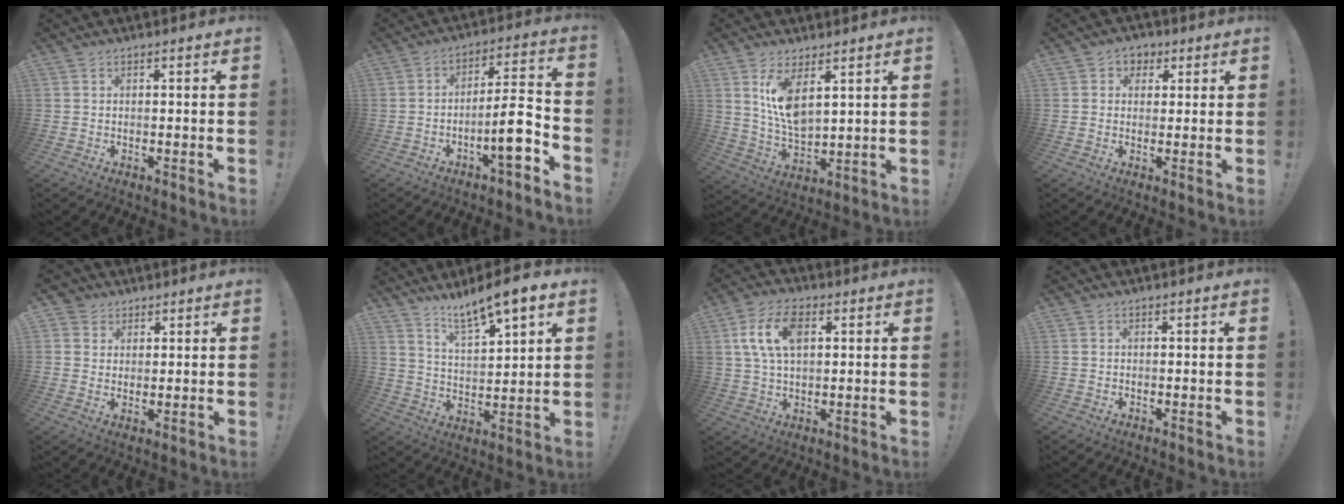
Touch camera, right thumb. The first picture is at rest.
{"total": 11.2, "force": [-5.2, 2.5, 9.6], "torque": [-0.154, 0.024, -0.090]}
{"total": 10.3, "force": [5.6, 4.3, 7.6], "torque": [-0.138, -0.032, 0.101]}
{"total": 4.1, "force": [1.0, 3.8, 1.2], "torque": [-0.010, -0.001, 0.016]}
{"total": 4.2, "force": [2.3, 3.5, 0.3], "torque": [-0.017, -0.007, 0.046]}
{"total": 9.9, "force": [8.1, 1.5, 5.5], "torque": [-0.100, -0.052, 0.140]}
{"total": 11.4, "force": [3.4, 6.8, 8.4], "torque": [-0.165, 0.009, 0.064]}
{"total": 0.0}